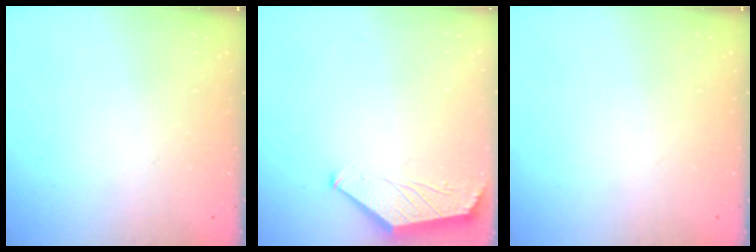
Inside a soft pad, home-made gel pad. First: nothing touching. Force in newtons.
{"total": 1.7, "press": 1.6, "slide": 0.4}
{"total": 0.0}